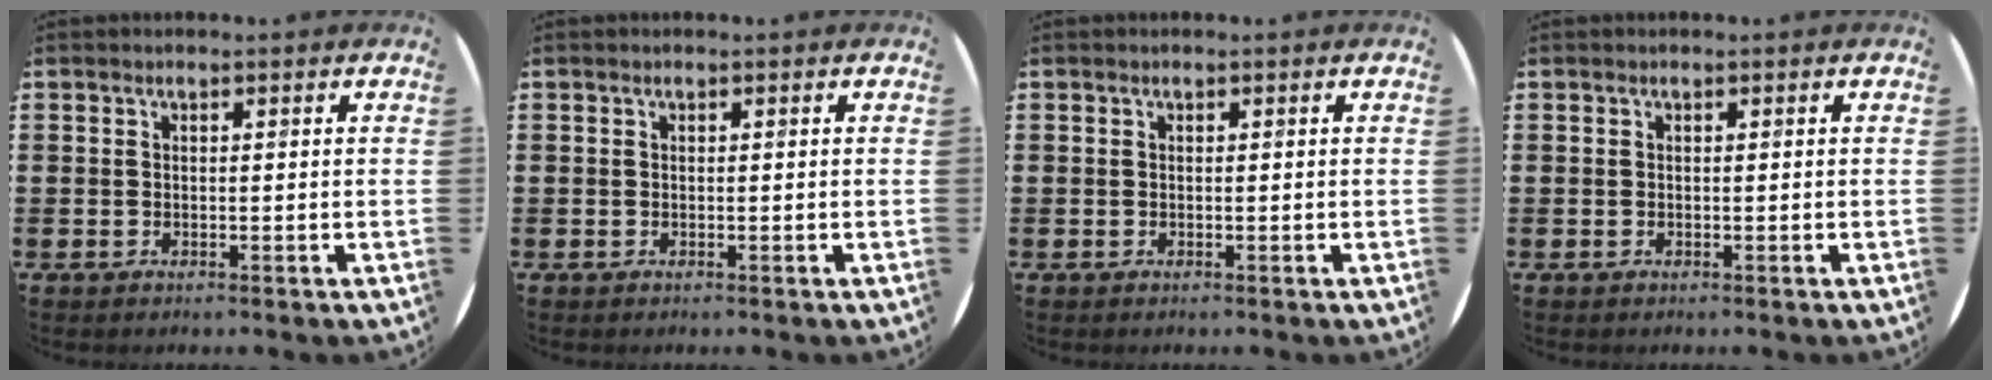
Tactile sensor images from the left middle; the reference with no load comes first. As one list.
[{"total": 0.0}, {"total": 0.0}, {"total": 0.0}]